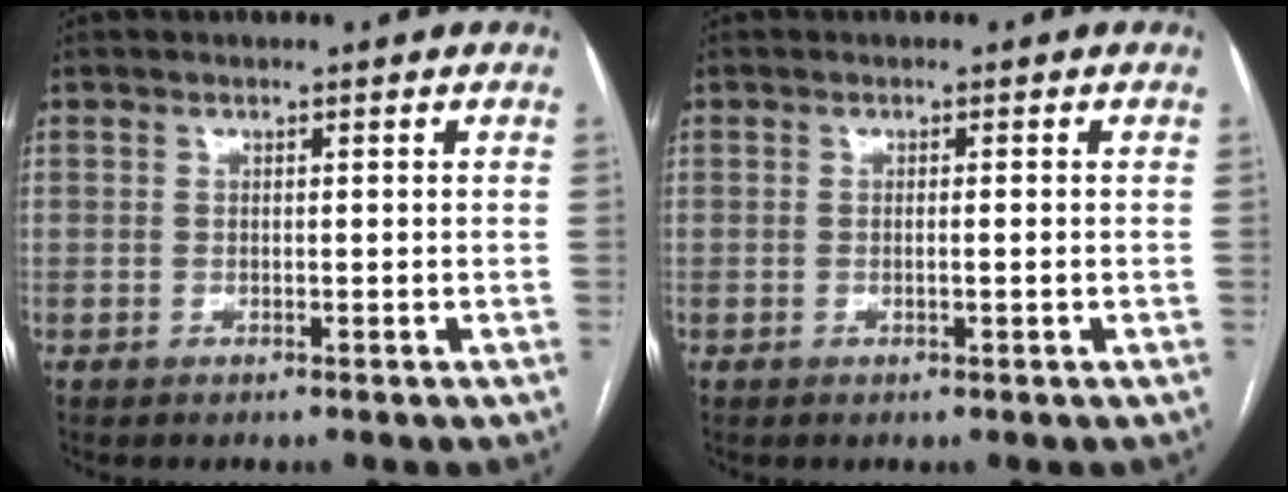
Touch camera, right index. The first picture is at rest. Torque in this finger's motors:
{"motor_torque": [-0.15, -0.10, -0.04, 0.00]}